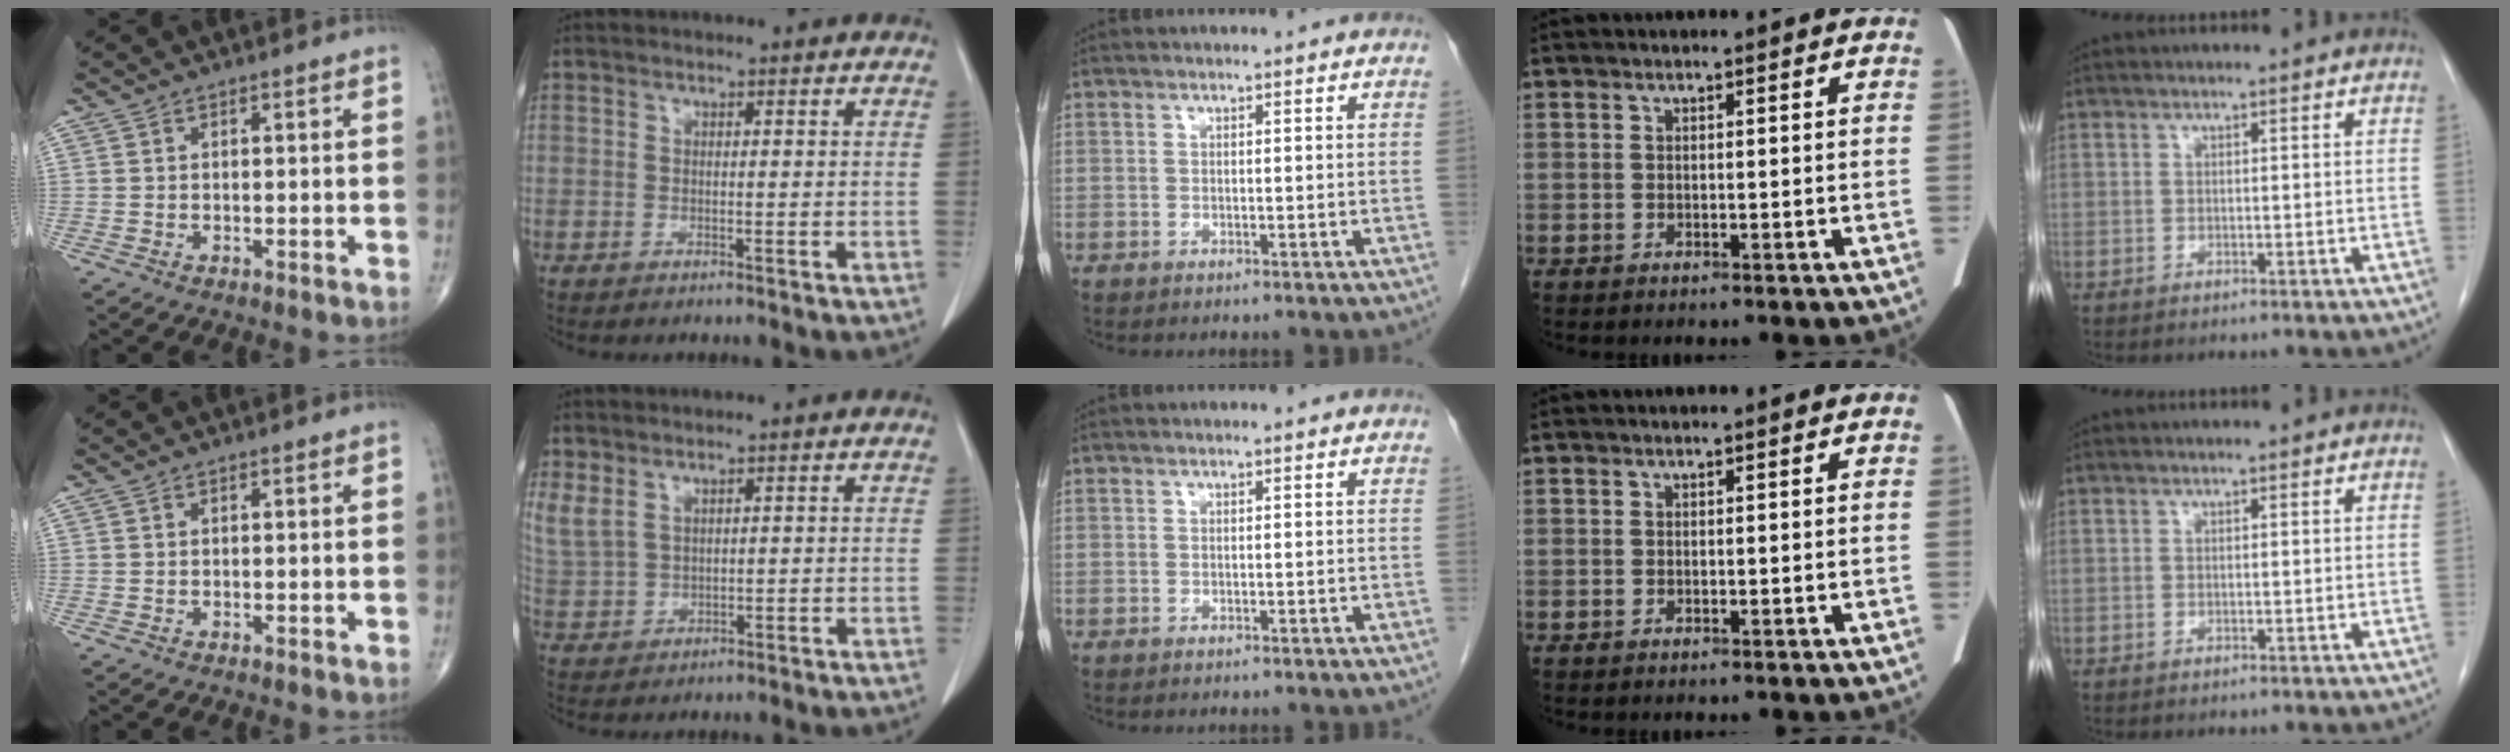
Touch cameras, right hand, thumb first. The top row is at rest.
{"index": {"total": 6.0, "force": [3.3, 3.9, 3.2], "torque": [-0.091, 0.007, 0.085]}}